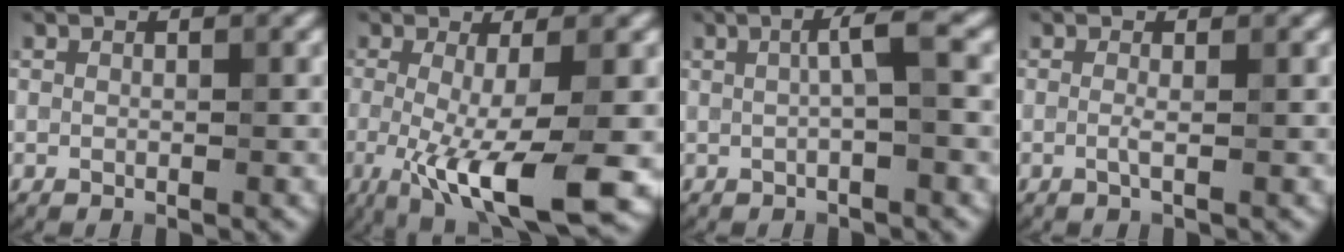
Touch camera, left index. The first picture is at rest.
{"total": 9.1, "force": [-2.6, 2.0, 8.5], "torque": [-0.147, -0.020, -0.040]}
{"total": 2.7, "force": [0.2, 0.4, 2.6], "torque": [-0.046, 0.009, 0.000]}
{"total": 1.0, "force": [-0.1, 0.2, 1.0], "torque": [-0.019, -0.004, -0.006]}